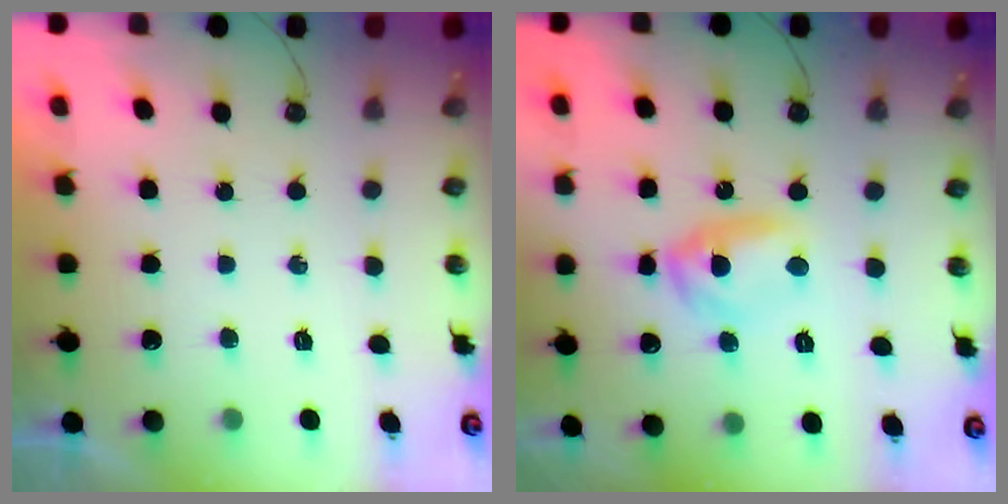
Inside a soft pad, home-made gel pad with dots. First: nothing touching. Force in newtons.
{"total": 9.8, "press": 9.7, "slide": 0.7}